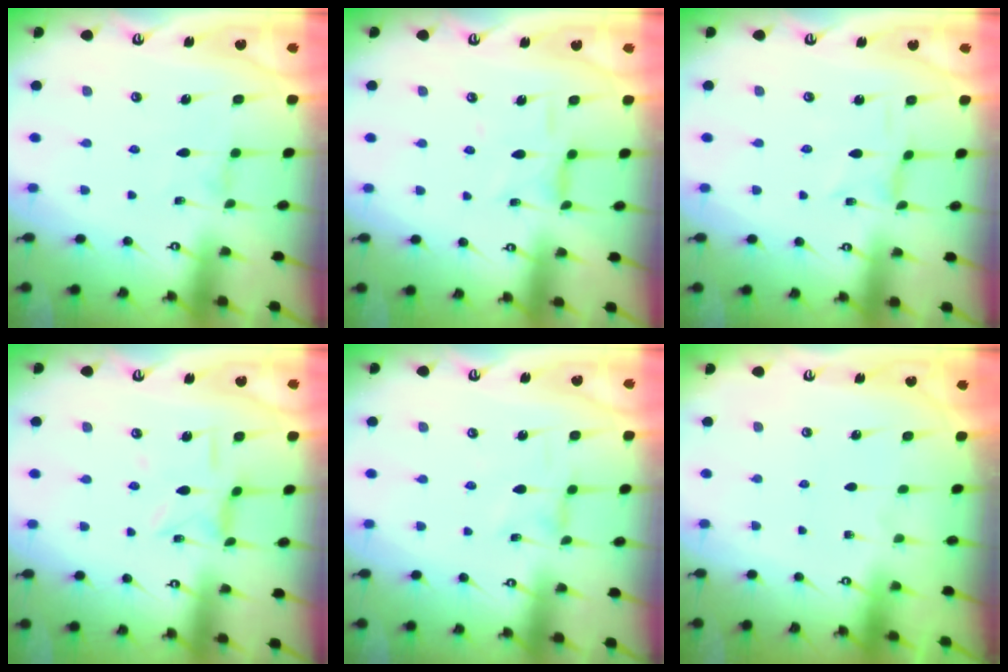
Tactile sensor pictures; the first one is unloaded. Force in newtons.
{"total": 6.9, "press": 6.9, "slide": 0.6}
{"total": 0.0}
{"total": 4.9, "press": 4.9, "slide": 0.4}
{"total": 0.0}
{"total": 0.0}